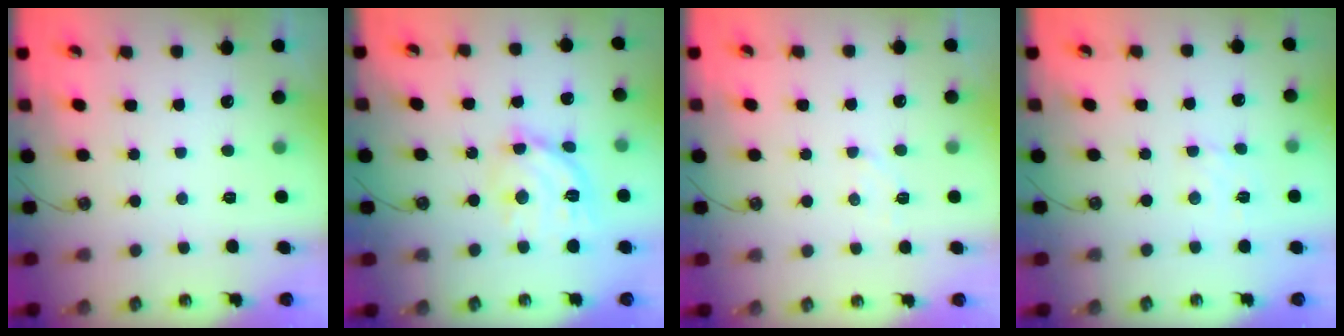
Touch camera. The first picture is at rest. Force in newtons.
{"total": 14.8, "press": 14.8, "slide": 1.1}
{"total": 2.9, "press": 2.9, "slide": 0.4}
{"total": 3.0, "press": 2.9, "slide": 0.5}